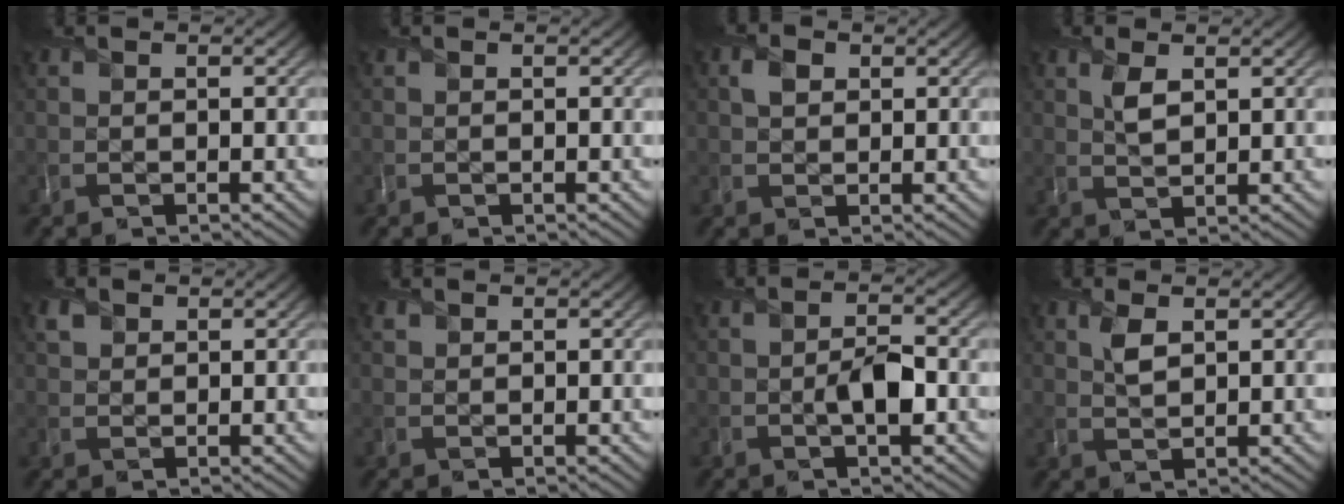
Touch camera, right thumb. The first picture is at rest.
{"total": 0.0}
{"total": 1.7, "force": [0.6, 1.4, 0.8], "torque": [-0.020, 0.002, 0.010]}
{"total": 2.5, "force": [1.2, 1.1, 1.9], "torque": [-0.043, 0.000, 0.026]}
{"total": 1.4, "force": [0.9, 1.1, 0.3], "torque": [-0.009, 0.002, 0.019]}
{"total": 0.6, "force": [0.5, 0.3, -0.2], "torque": [0.001, -0.002, 0.011]}
{"total": 3.4, "force": [-1.0, 1.4, 3.0], "torque": [-0.057, 0.000, -0.020]}
{"total": 2.5, "force": [1.2, 1.1, 1.8], "torque": [-0.042, 0.001, 0.026]}